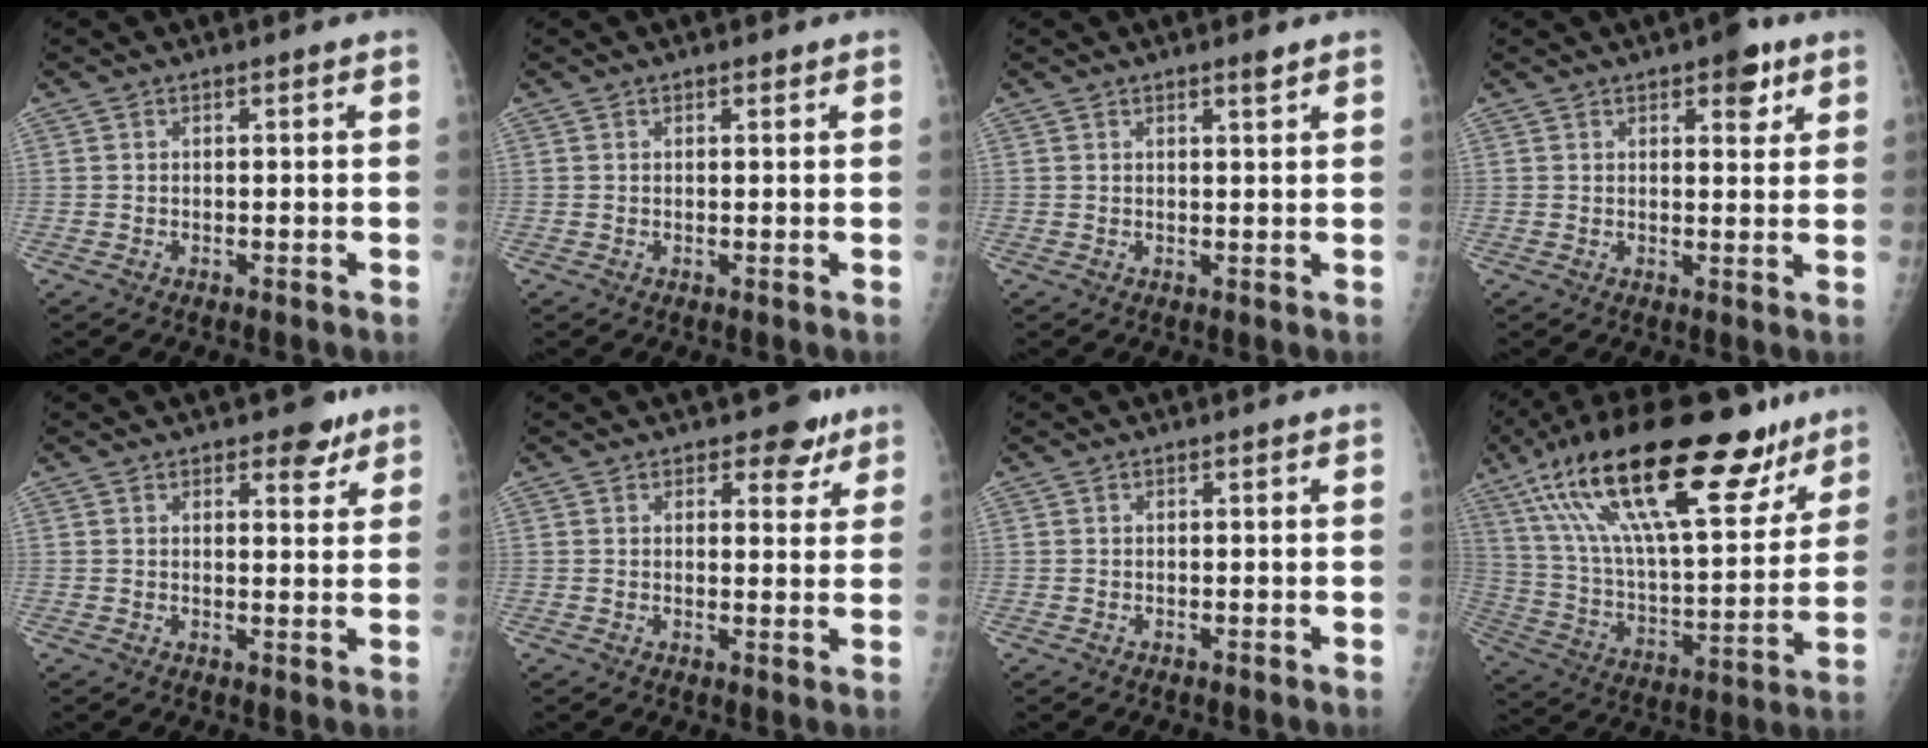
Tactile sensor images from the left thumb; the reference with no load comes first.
{"total": 0.5, "force": [0.4, 0.2, 0.3], "torque": [-0.003, -0.003, 0.005]}
{"total": 1.6, "force": [1.2, 0.1, 1.1], "torque": [-0.014, -0.008, 0.019]}
{"total": 5.1, "force": [2.9, 2.3, 3.5], "torque": [-0.025, -0.011, 0.033]}
{"total": 4.4, "force": [3.1, 2.2, 2.4], "torque": [-0.006, -0.017, 0.040]}
{"total": 5.0, "force": [3.4, 2.9, 2.4], "torque": [0.004, -0.017, 0.042]}
{"total": 0.0}
{"total": 31.1, "force": [18.4, 11.1, 22.4], "torque": [-0.347, -0.025, 0.311]}